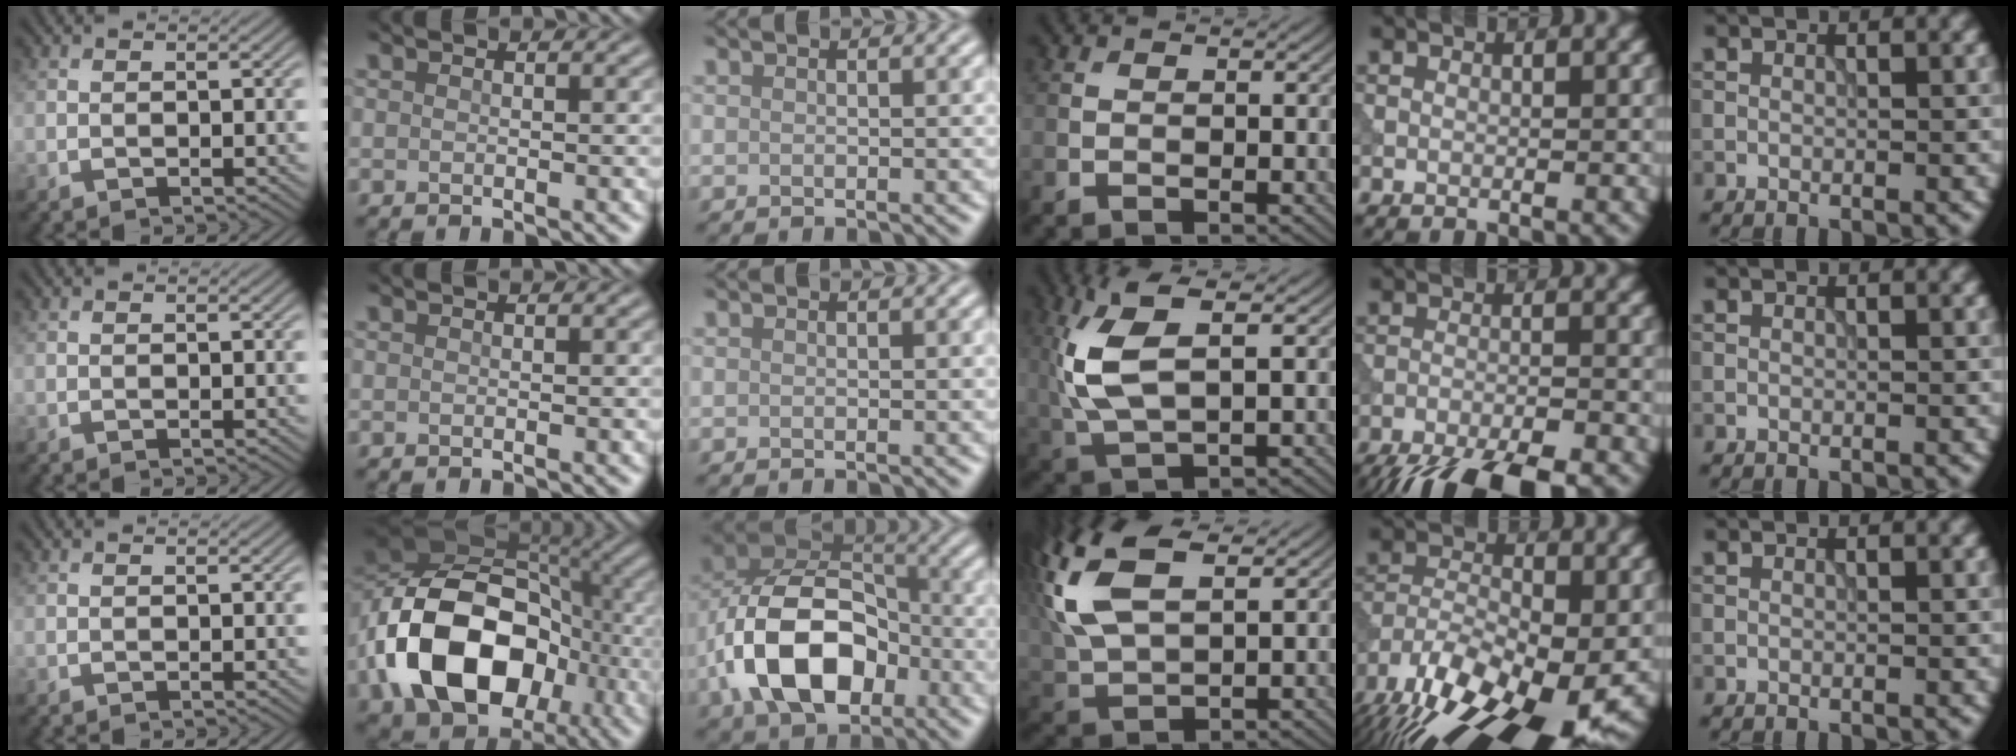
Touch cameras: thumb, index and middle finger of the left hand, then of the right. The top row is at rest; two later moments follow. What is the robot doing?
{"motion": "insert", "object": "power adapter"}